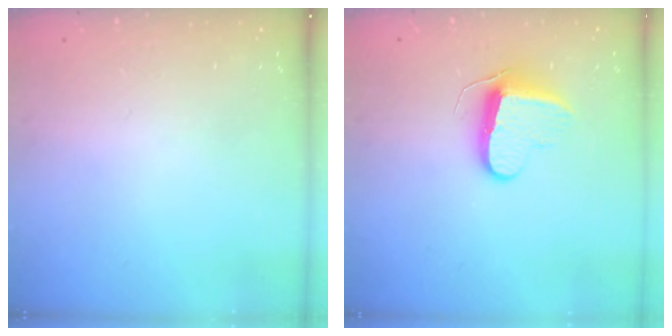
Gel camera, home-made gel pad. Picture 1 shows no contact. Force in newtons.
{"total": 9.9, "press": 9.9, "slide": 0.2}